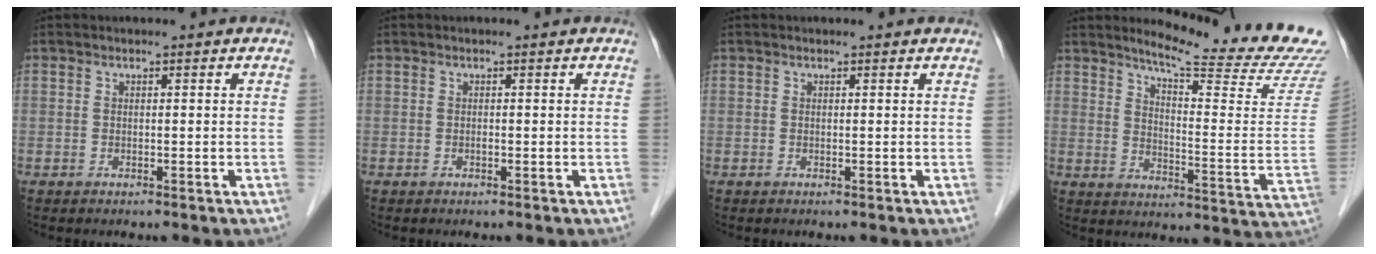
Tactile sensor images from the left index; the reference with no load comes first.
{"total": 0.0}
{"total": 1.2, "force": [1.2, 0.1, 0.1], "torque": [-0.011, 0.003, 0.009]}
{"total": 20.6, "force": [18.8, -0.8, 8.4], "torque": [-0.130, -0.113, 0.231]}